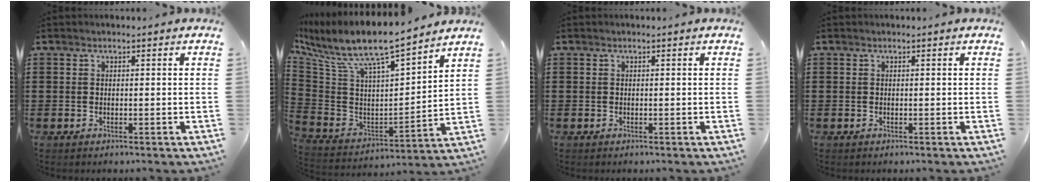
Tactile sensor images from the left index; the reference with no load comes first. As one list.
[{"total": 9.3, "force": [7.8, 1.7, 4.7], "torque": [-0.128, -0.062, 0.130]}, {"total": 0.0}, {"total": 0.0}]